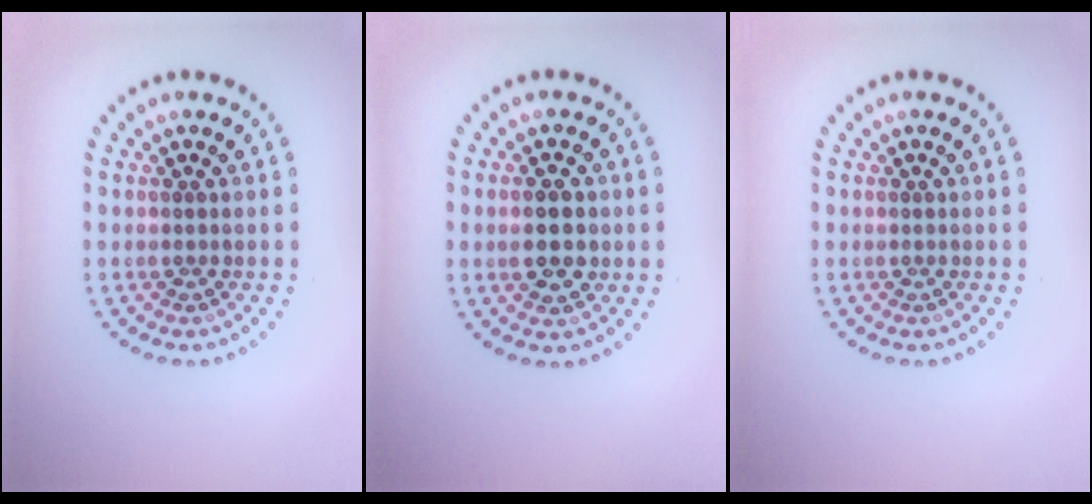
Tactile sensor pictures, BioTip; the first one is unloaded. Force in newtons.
{"total": 4.2, "press": 4.2, "slide": 0.2}
{"total": 0.0}